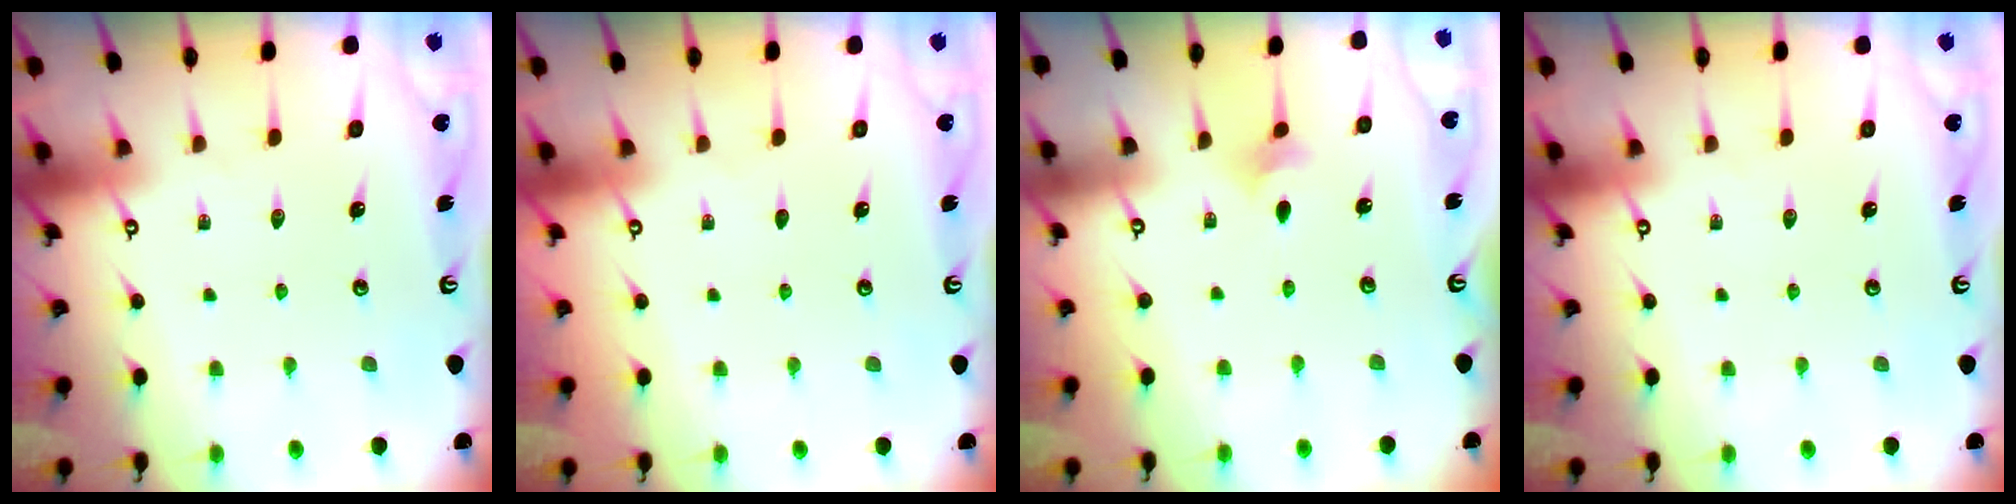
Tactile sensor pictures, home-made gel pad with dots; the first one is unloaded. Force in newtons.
{"total": 0.0}
{"total": 1.6, "press": 1.5, "slide": 0.4}
{"total": 0.0}